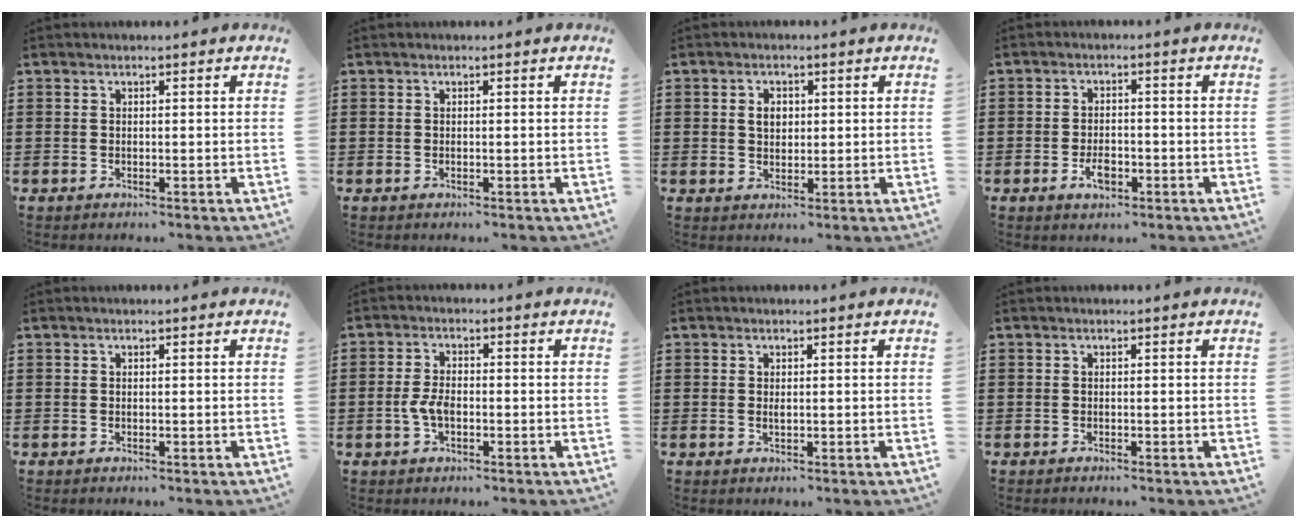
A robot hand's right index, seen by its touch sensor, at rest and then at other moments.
{"total": 0.0}
{"total": 2.6, "force": [0.5, 1.9, 1.7], "torque": [-0.038, 0.010, 0.008]}
{"total": 3.4, "force": [-1.4, 1.6, 2.6], "torque": [-0.052, -0.001, -0.026]}
{"total": 0.0}
{"total": 3.5, "force": [-0.9, 1.8, 2.9], "torque": [-0.076, -0.005, -0.023]}
{"total": 0.8, "force": [0.2, 0.2, 0.7], "torque": [-0.014, -0.001, 0.003]}
{"total": 0.0}